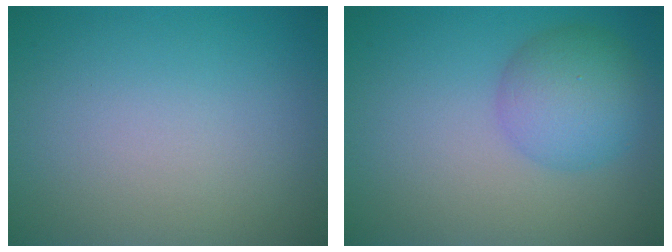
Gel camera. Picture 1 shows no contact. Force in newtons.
{"total": 4.7, "press": 4.7, "slide": 0.0}